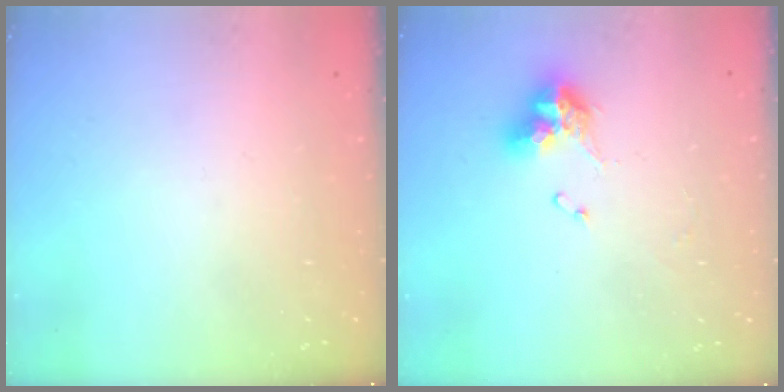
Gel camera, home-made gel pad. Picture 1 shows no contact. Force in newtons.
{"total": 10.4, "press": 10.3, "slide": 1.1}